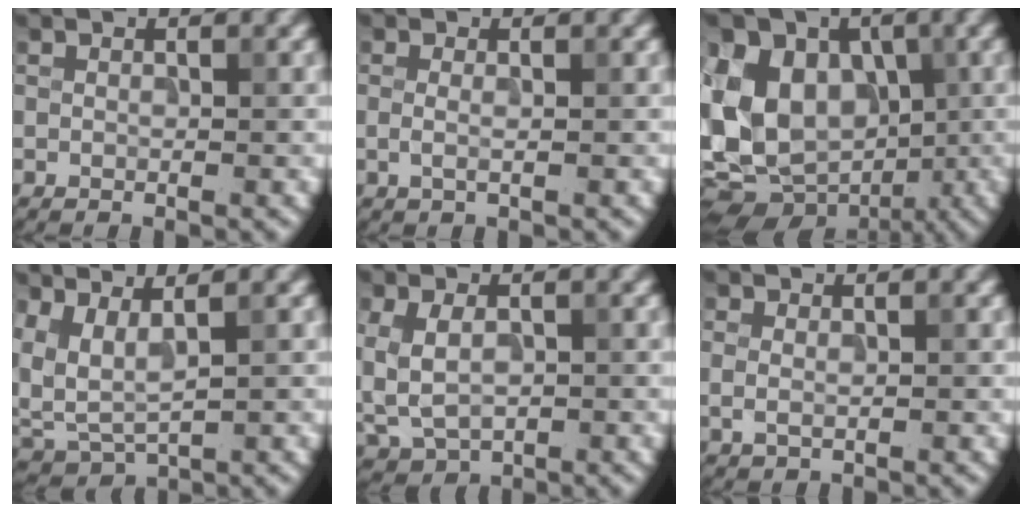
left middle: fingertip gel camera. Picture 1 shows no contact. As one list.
[{"total": 1.0, "force": [0.0, 0.2, 1.0], "torque": [-0.022, -0.004, -0.002]}, {"total": 16.2, "force": [0.1, 13.0, 9.6], "torque": [-0.197, 0.010, -0.015]}, {"total": 4.5, "force": [1.9, 2.0, 3.6], "torque": [-0.091, -0.002, 0.041]}, {"total": 5.3, "force": [0.1, 3.7, 3.7], "torque": [-0.085, -0.012, 0.012]}, {"total": 1.1, "force": [0.3, 0.6, 0.9], "torque": [-0.019, -0.002, 0.006]}]